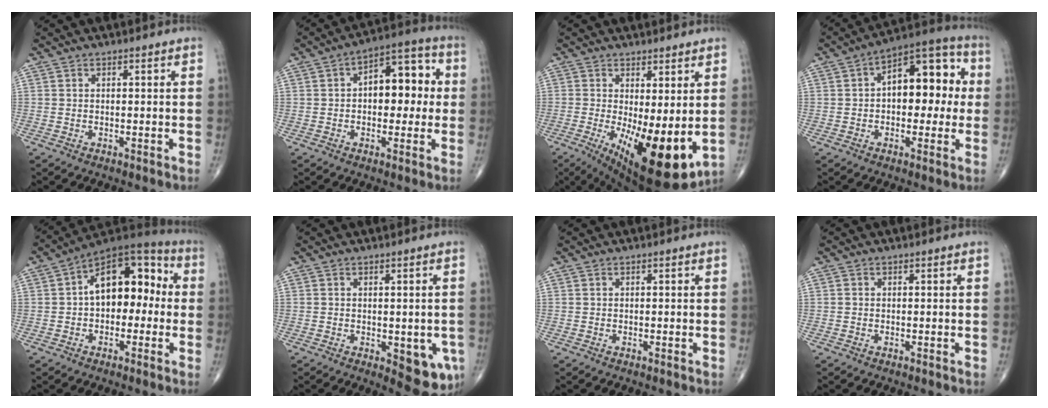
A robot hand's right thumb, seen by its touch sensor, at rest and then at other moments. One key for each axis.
{"total": 12.2, "fx": 1.0, "fy": 7.0, "fz": 9.9, "tx": -0.097, "ty": 0.032, "tz": 0.005}
{"total": 15.2, "fx": -2.1, "fy": 5.3, "fz": 14.0, "tx": -0.216, "ty": -0.036, "tz": -0.011}
{"total": 15.0, "fx": 1.5, "fy": 8.4, "fz": 12.3, "tx": -0.135, "ty": 0.040, "tz": 0.011}
{"total": 15.2, "fx": 1.1, "fy": 9.0, "fz": 12.2, "tx": -0.149, "ty": 0.047, "tz": 0.002}
{"total": 8.2, "fx": -2.3, "fy": 3.7, "fz": 6.9, "tx": -0.055, "ty": -0.010, "tz": -0.021}
{"total": 0.0}
{"total": 0.0}